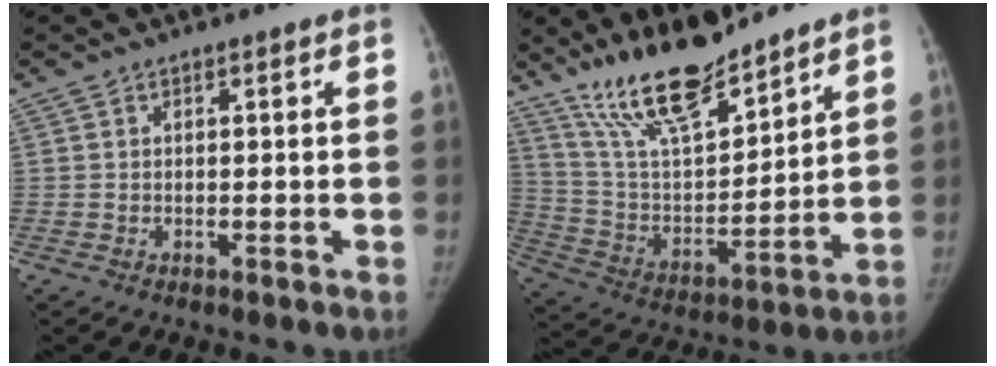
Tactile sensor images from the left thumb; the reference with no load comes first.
{"total": 17.3, "force": [14.0, 4.6, 9.1], "torque": [-0.132, -0.081, 0.264]}